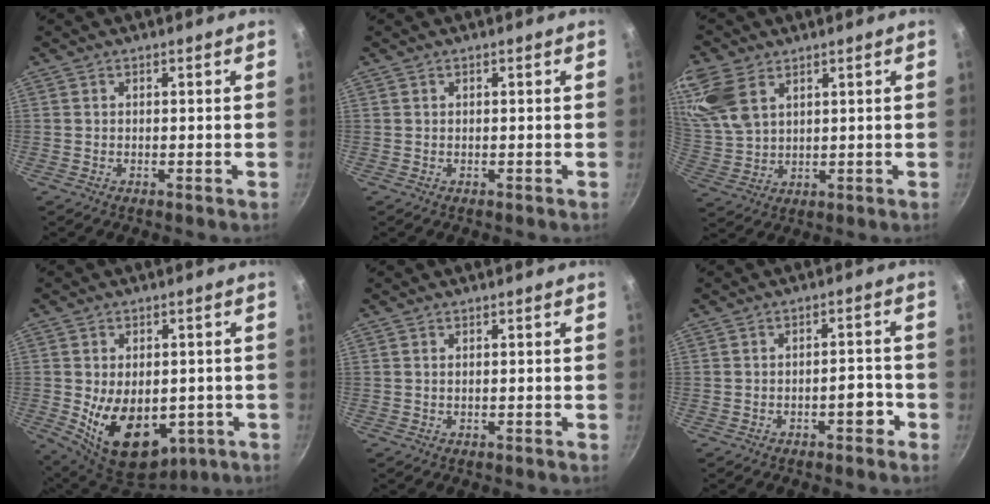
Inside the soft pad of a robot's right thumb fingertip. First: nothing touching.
{"total": 0.0}
{"total": 13.0, "force": [6.6, 8.1, 7.7], "torque": [-0.168, -0.004, 0.142]}
{"total": 16.4, "force": [-3.0, 10.6, 12.2], "torque": [-0.167, -0.013, -0.022]}
{"total": 0.0}
{"total": 3.8, "force": [-2.0, 1.7, 2.7], "torque": [-0.016, 0.028, -0.025]}